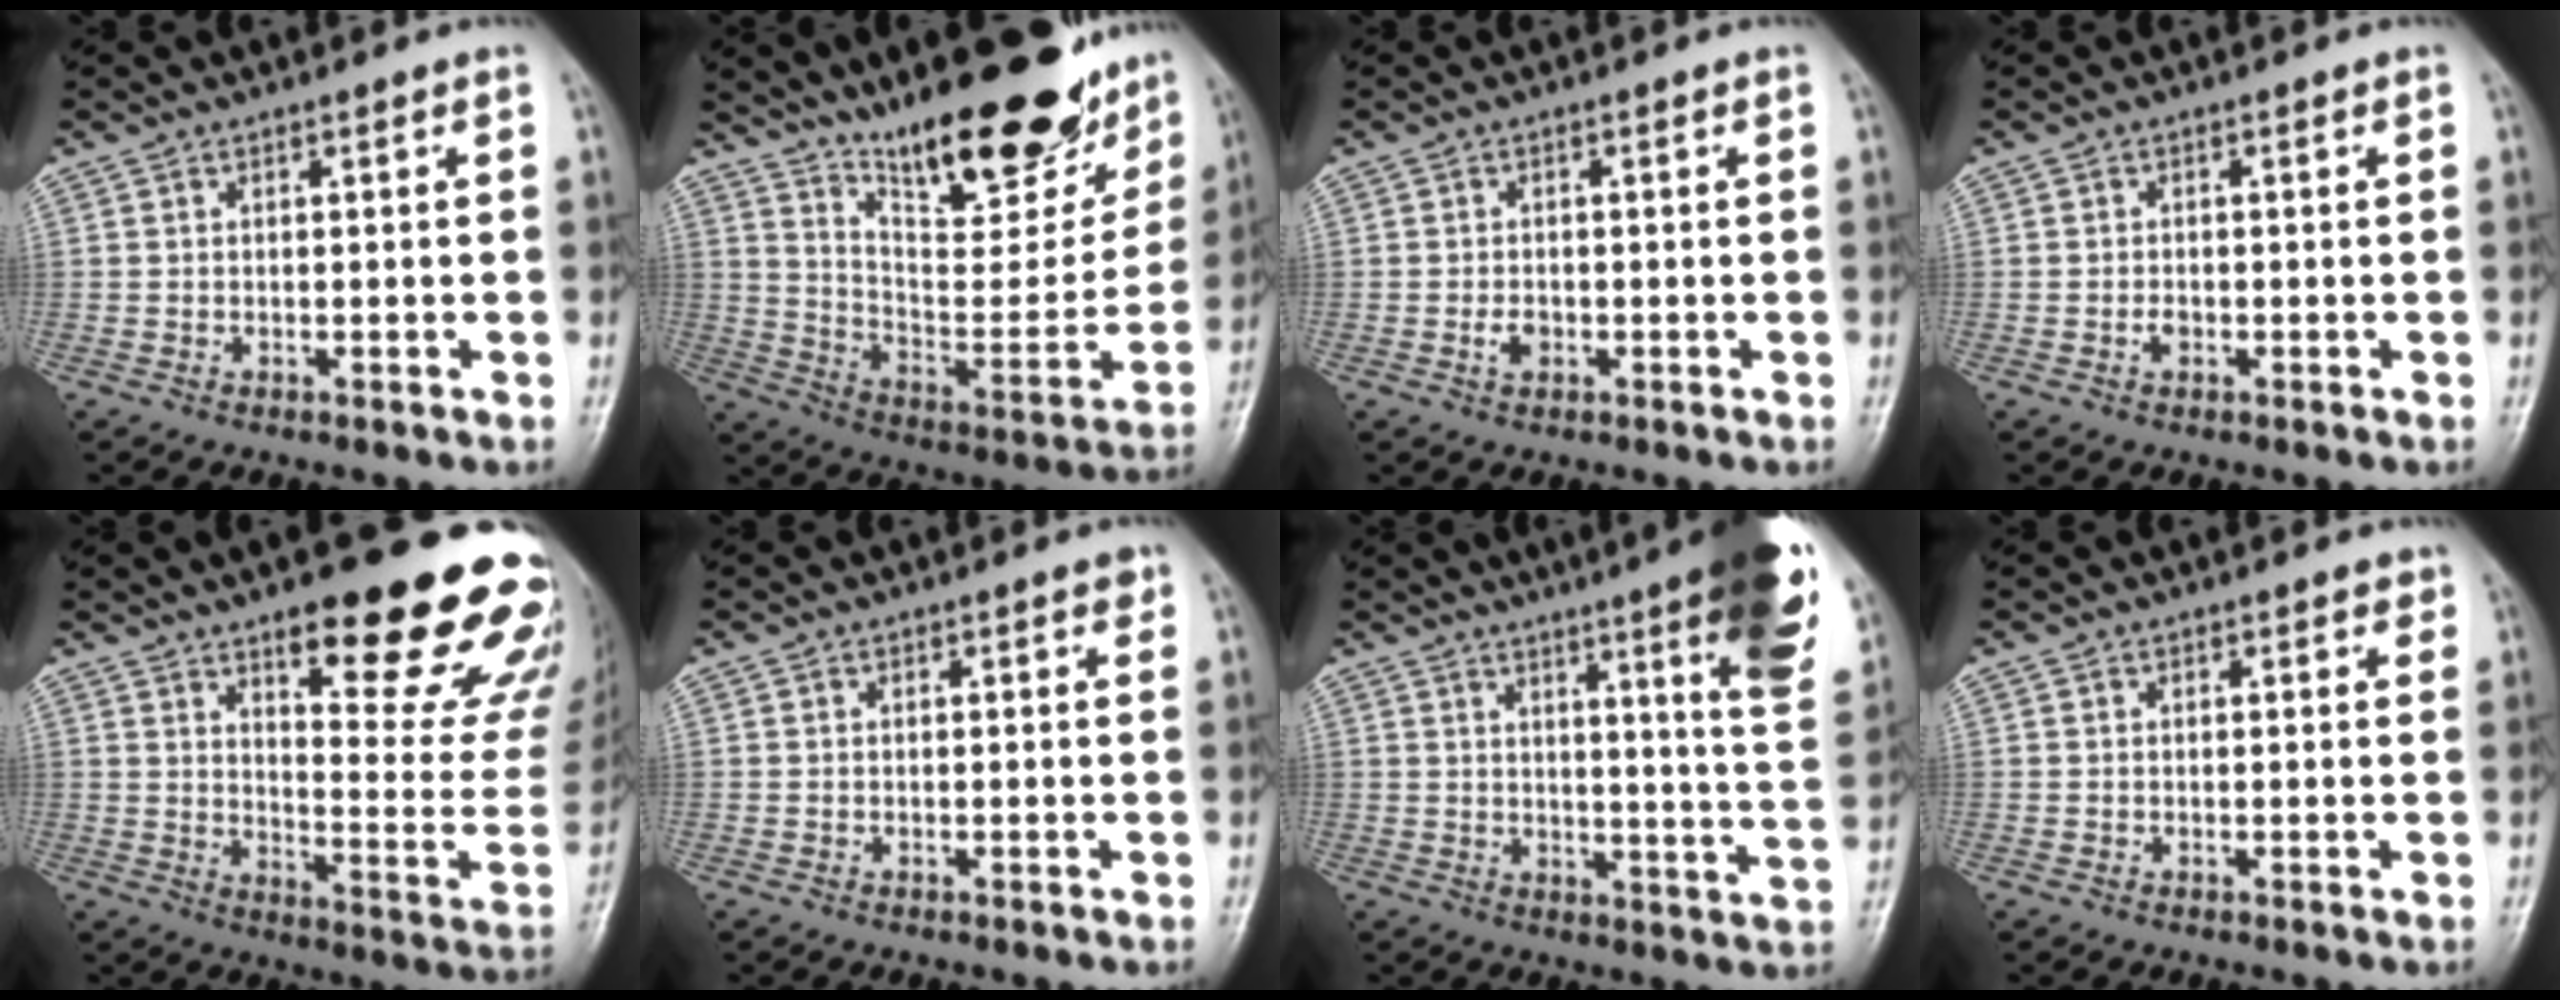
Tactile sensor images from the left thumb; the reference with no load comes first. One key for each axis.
{"total": 25.8, "fx": 18.5, "fy": 8.5, "fz": 15.8, "tx": -0.185, "ty": -0.096, "tz": 0.292}
{"total": 2.0, "fx": -0.6, "fy": 1.4, "fz": 1.3, "tx": -0.017, "ty": 0.002, "tz": -0.012}
{"total": 1.3, "fx": -0.4, "fy": 1.0, "fz": 0.8, "tx": -0.008, "ty": 0.002, "tz": -0.010}
{"total": 25.2, "fx": 15.3, "fy": 6.8, "fz": 18.9, "tx": -0.203, "ty": -0.089, "tz": 0.210}
{"total": 0.8, "fx": 0.5, "fy": 0.5, "fz": 0.5, "tx": 0.001, "ty": -0.001, "tz": 0.001}
{"total": 18.3, "fx": 10.1, "fy": 2.0, "fz": 15.1, "tx": -0.171, "ty": -0.048, "tz": 0.120}
{"total": 1.4, "fx": 0.9, "fy": 0.8, "fz": 0.8, "tx": 0.000, "ty": -0.003, "tz": 0.007}